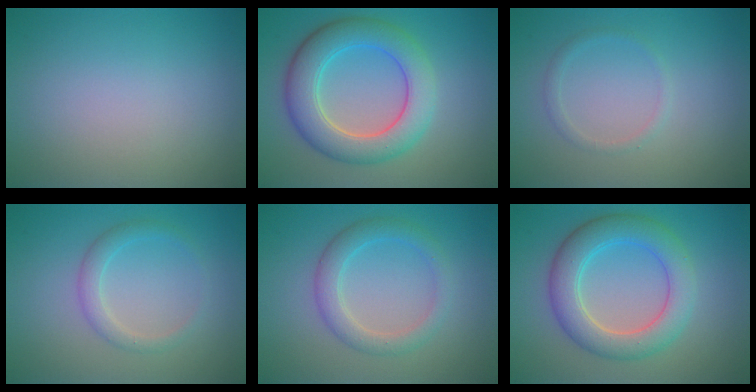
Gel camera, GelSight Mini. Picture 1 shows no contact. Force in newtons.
{"total": 6.7, "press": 6.7, "slide": 0.4}
{"total": 1.0, "press": 1.0, "slide": 0.1}
{"total": 1.9, "press": 1.9, "slide": 0.2}
{"total": 3.0, "press": 3.0, "slide": 0.2}
{"total": 5.6, "press": 5.6, "slide": 0.2}